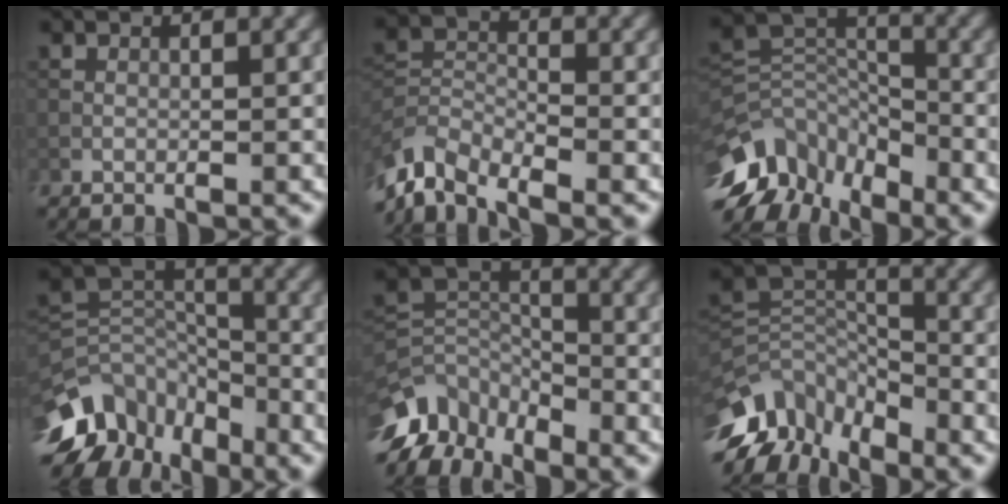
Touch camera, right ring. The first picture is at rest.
{"total": 5.7, "force": [-5.0, 1.9, 2.0], "torque": [-0.040, -0.010, -0.109]}
{"total": 10.7, "force": [-7.7, 6.0, 4.4], "torque": [-0.077, 0.019, -0.142]}
{"total": 11.2, "force": [-7.7, 7.0, 3.9], "torque": [-0.078, 0.016, -0.135]}
{"total": 8.2, "force": [-6.2, 4.4, 3.0], "torque": [-0.052, -0.003, -0.124]}
{"total": 9.4, "force": [-6.9, 5.1, 3.9], "torque": [-0.075, 0.010, -0.134]}